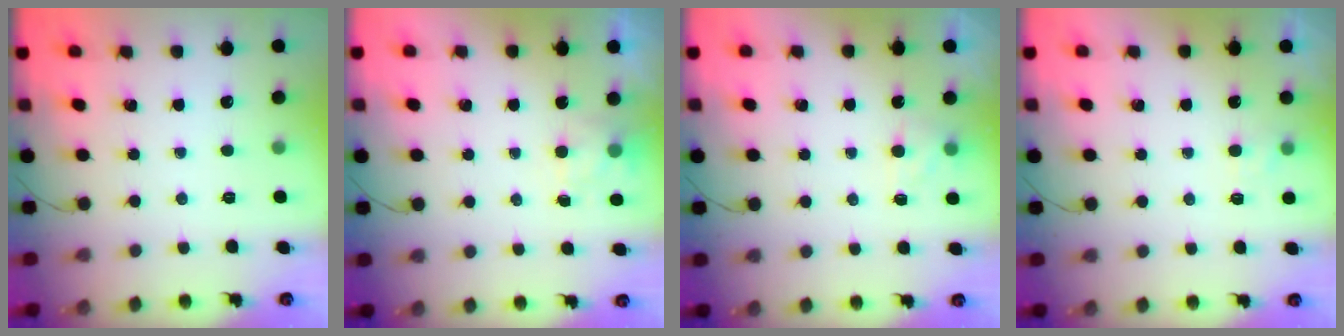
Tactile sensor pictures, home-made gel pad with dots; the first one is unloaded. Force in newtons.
{"total": 3.0, "press": 2.7, "slide": 1.4}
{"total": 4.0, "press": 3.8, "slide": 1.1}
{"total": 2.1, "press": 1.6, "slide": 1.3}